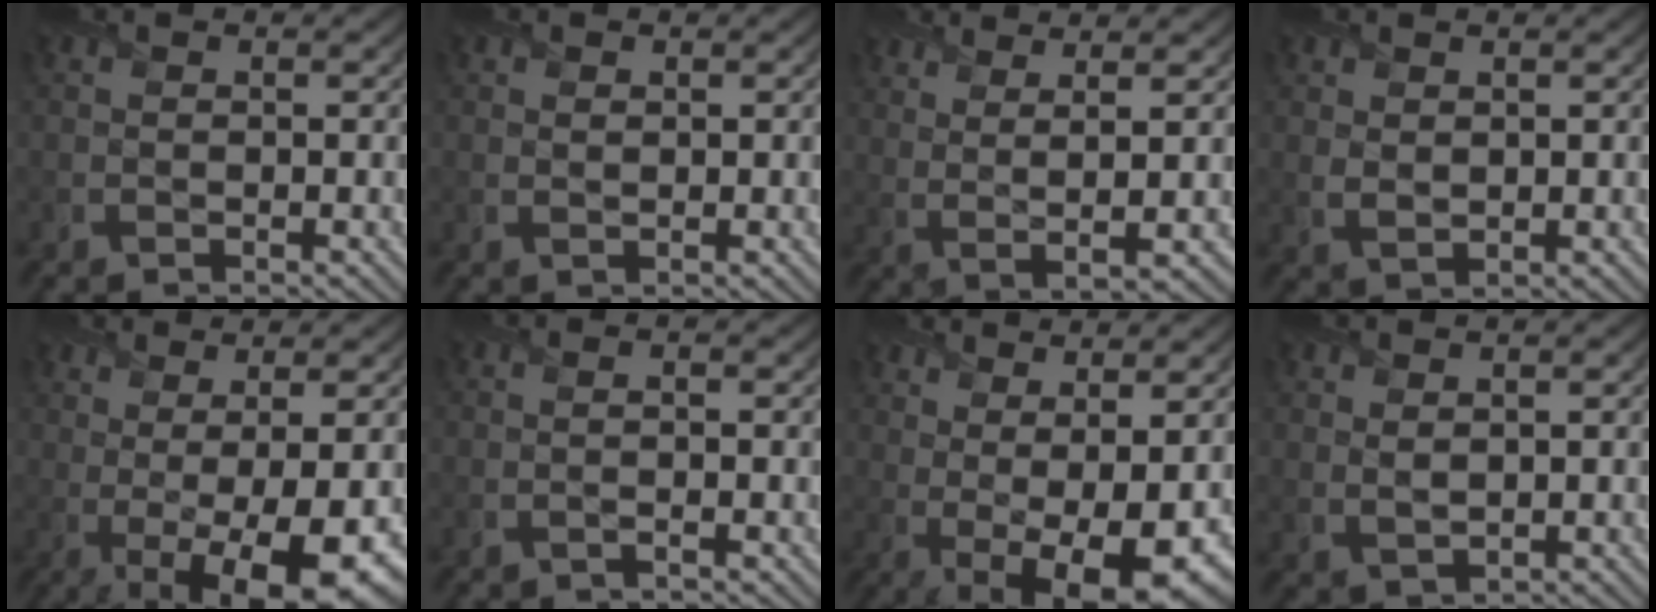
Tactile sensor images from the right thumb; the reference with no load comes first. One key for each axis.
{"total": 0.7, "fx": 0.4, "fy": 0.4, "fz": 0.3, "tx": -0.009, "ty": -0.003, "tz": 0.009}
{"total": 5.9, "fx": 3.3, "fy": 0.9, "fz": 4.8, "tx": -0.084, "ty": 0.004, "tz": 0.052}
{"total": 2.0, "fx": 0.9, "fy": 1.4, "fz": 1.1, "tx": -0.028, "ty": -0.004, "tz": 0.023}
{"total": 11.7, "fx": -1.4, "fy": 3.6, "fz": 11.1, "tx": -0.123, "ty": 0.018, "tz": 0.001}
{"total": 1.5, "fx": -0.1, "fy": 0.2, "fz": 1.5, "tx": -0.027, "ty": 0.002, "tz": -0.006}
{"total": 11.5, "fx": 1.1, "fy": 4.2, "fz": 10.7, "tx": -0.142, "ty": 0.019, "tz": 0.051}
{"total": 2.1, "fx": 1.2, "fy": 1.1, "fz": 1.3, "tx": -0.037, "ty": -0.003, "tz": 0.030}